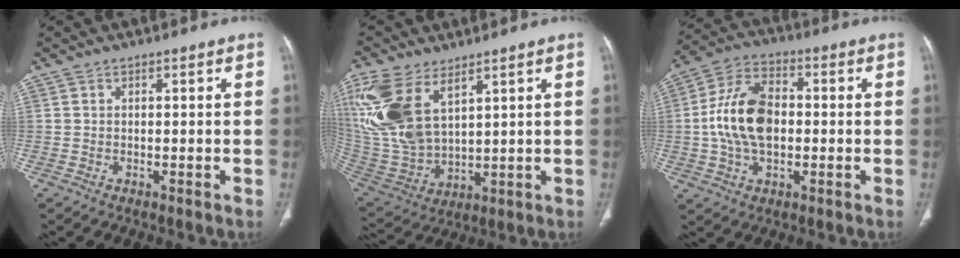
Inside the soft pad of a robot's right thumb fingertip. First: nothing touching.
{"total": 19.0, "force": [9.2, 10.2, 13.1], "torque": [-0.293, -0.028, 0.199]}
{"total": 13.7, "force": [-0.3, 8.3, 10.9], "torque": [-0.207, 0.024, -0.009]}